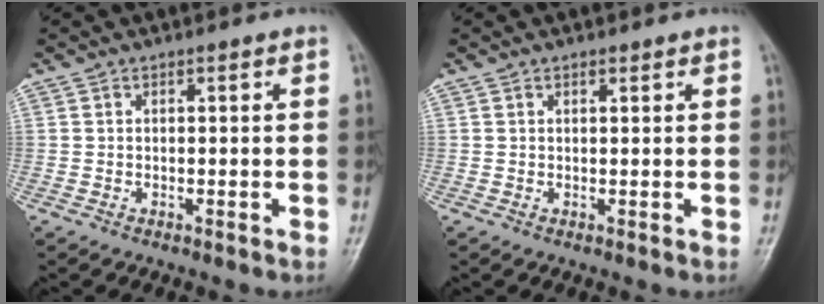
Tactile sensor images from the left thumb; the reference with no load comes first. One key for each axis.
{"total": 0.7, "fx": 0.5, "fy": 0.3, "fz": 0.3, "tx": -0.006, "ty": -0.004, "tz": 0.007}